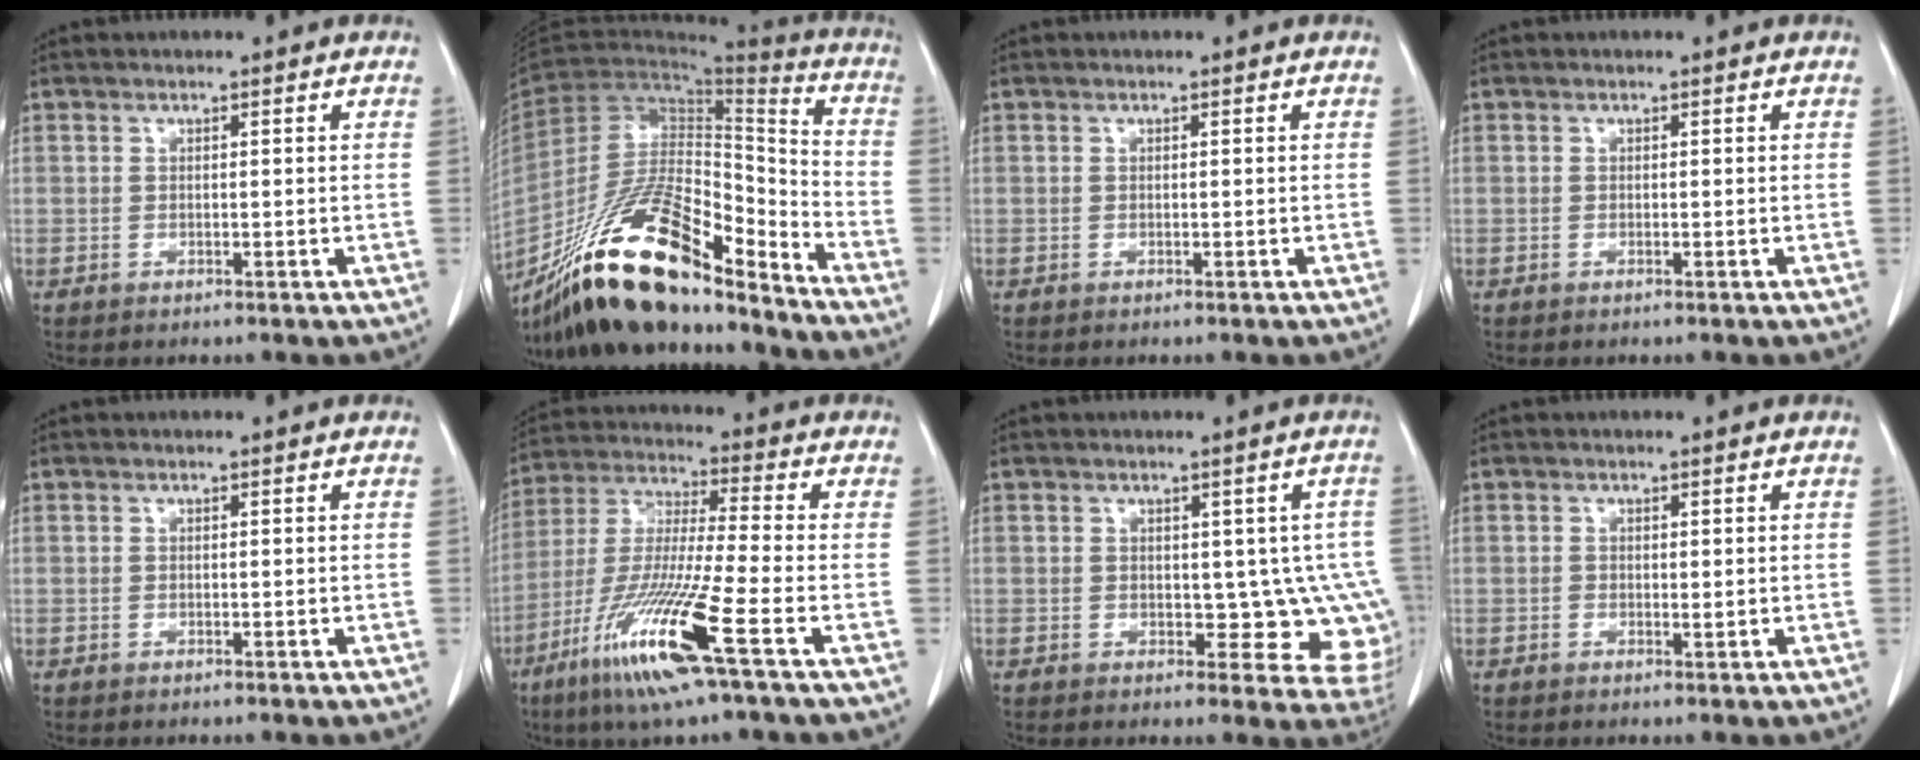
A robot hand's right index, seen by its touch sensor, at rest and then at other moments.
{"total": 23.9, "force": [-17.7, 5.2, 15.1], "torque": [-0.278, -0.010, -0.319]}
{"total": 0.0}
{"total": 0.0}
{"total": 0.0}
{"total": 15.8, "force": [-7.6, -0.7, 13.8], "torque": [-0.290, -0.035, -0.147]}
{"total": 7.6, "force": [-0.5, 4.5, 6.0], "torque": [-0.041, 0.006, 0.003]}
{"total": 0.6, "force": [0.1, 0.4, 0.4], "torque": [-0.005, 0.001, 0.002]}